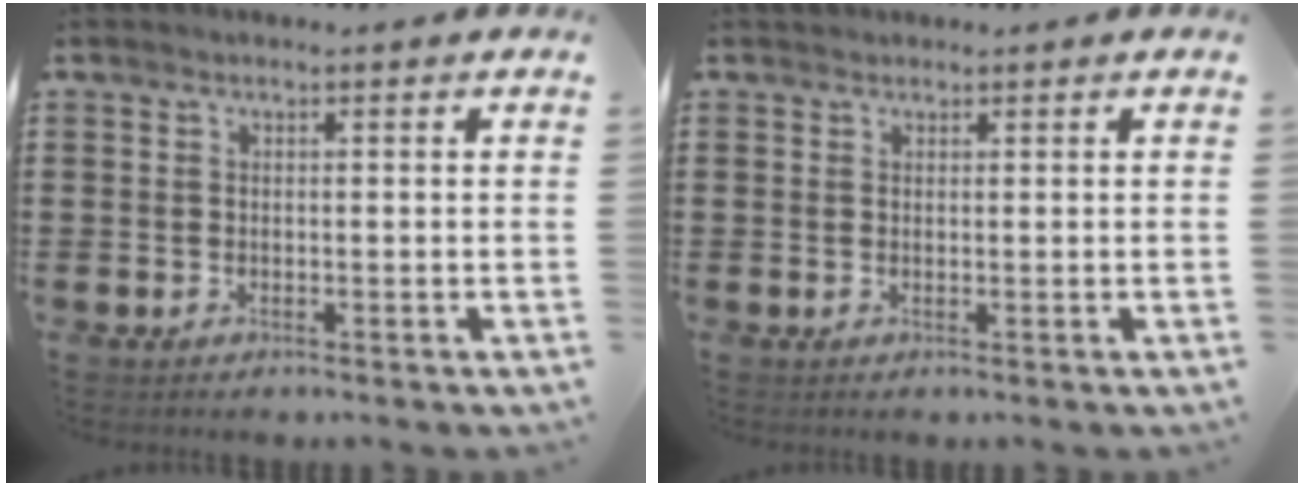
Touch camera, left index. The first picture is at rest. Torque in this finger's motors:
{"motor_torque": [0.02, 0.03, 0.01, -0.01]}